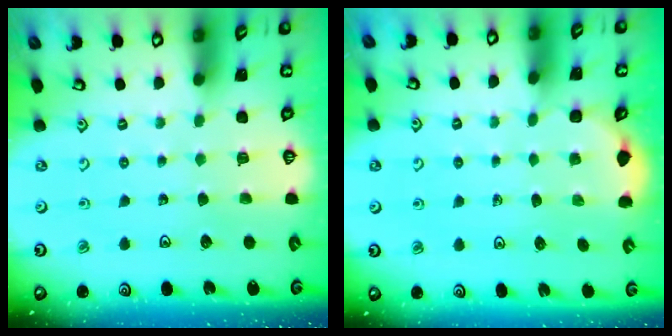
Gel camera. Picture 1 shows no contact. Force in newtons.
{"total": 2.0, "press": 1.7, "slide": 1.1}